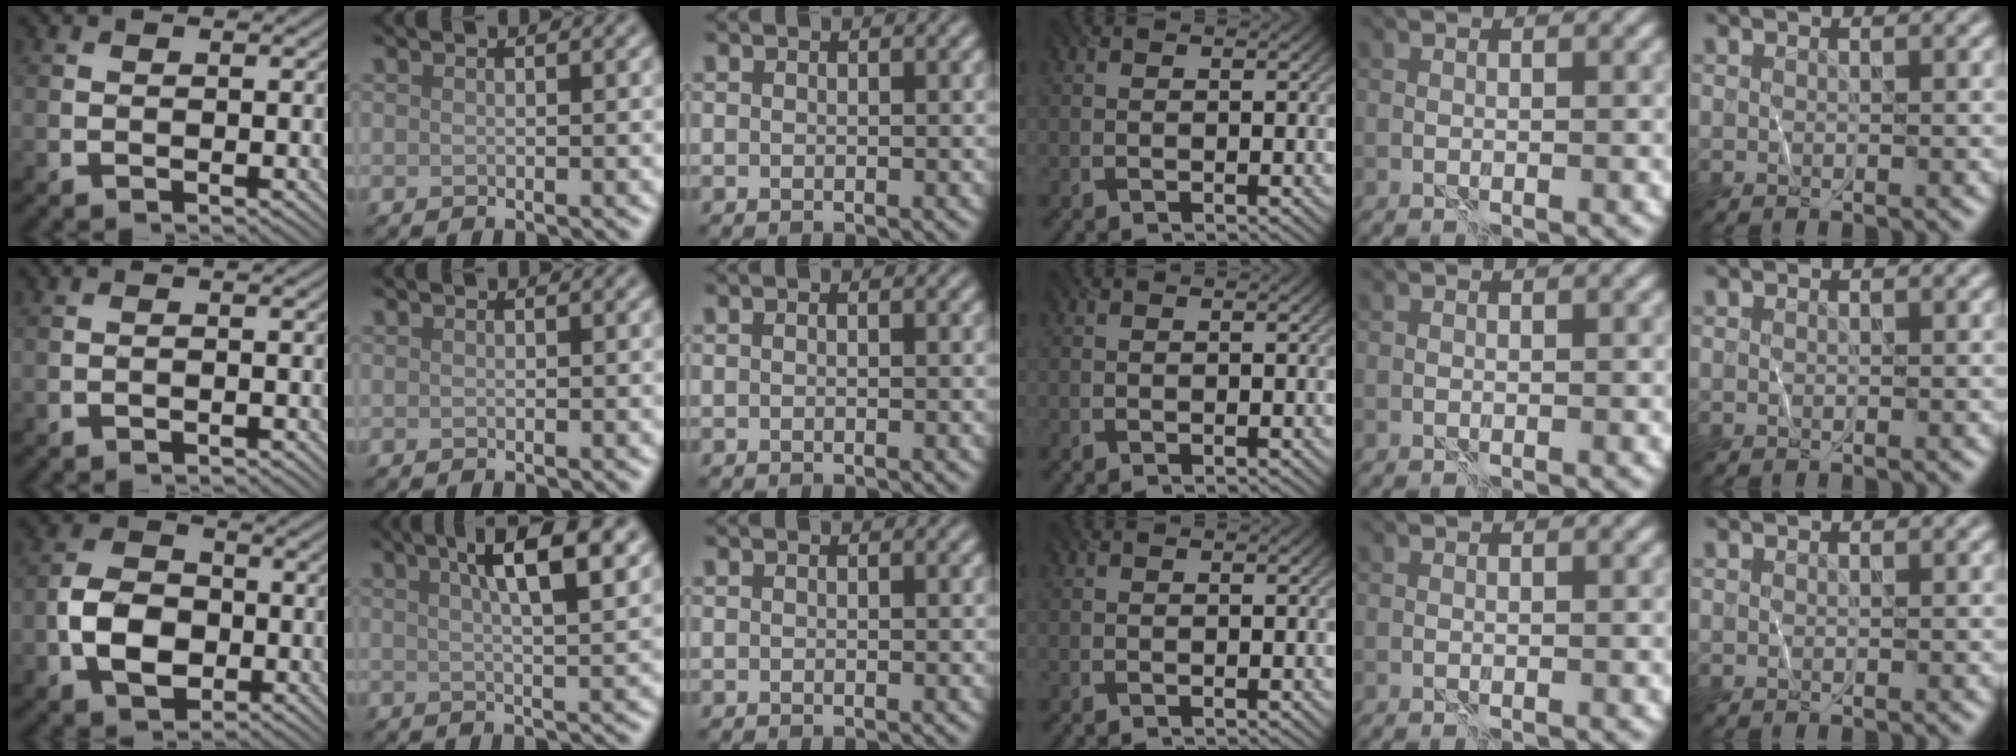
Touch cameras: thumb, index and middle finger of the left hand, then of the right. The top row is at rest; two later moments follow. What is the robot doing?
{"motion": "wrap", "object": "plastic wrap"}